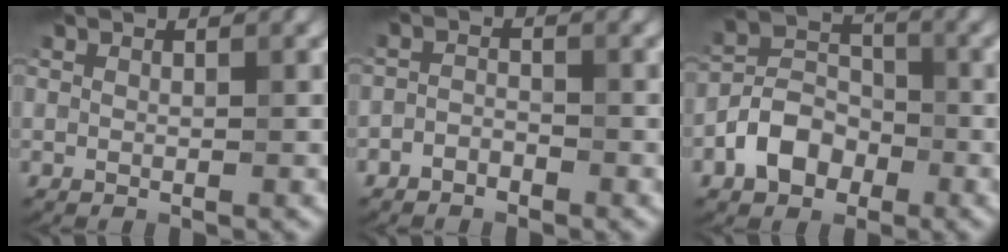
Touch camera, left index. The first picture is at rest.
{"total": 1.6, "force": [-1.5, 0.5, 0.0], "torque": [0.028, 0.008, -0.037]}
{"total": 4.7, "force": [-2.8, 3.0, 2.2], "torque": [-0.035, 0.007, -0.057]}